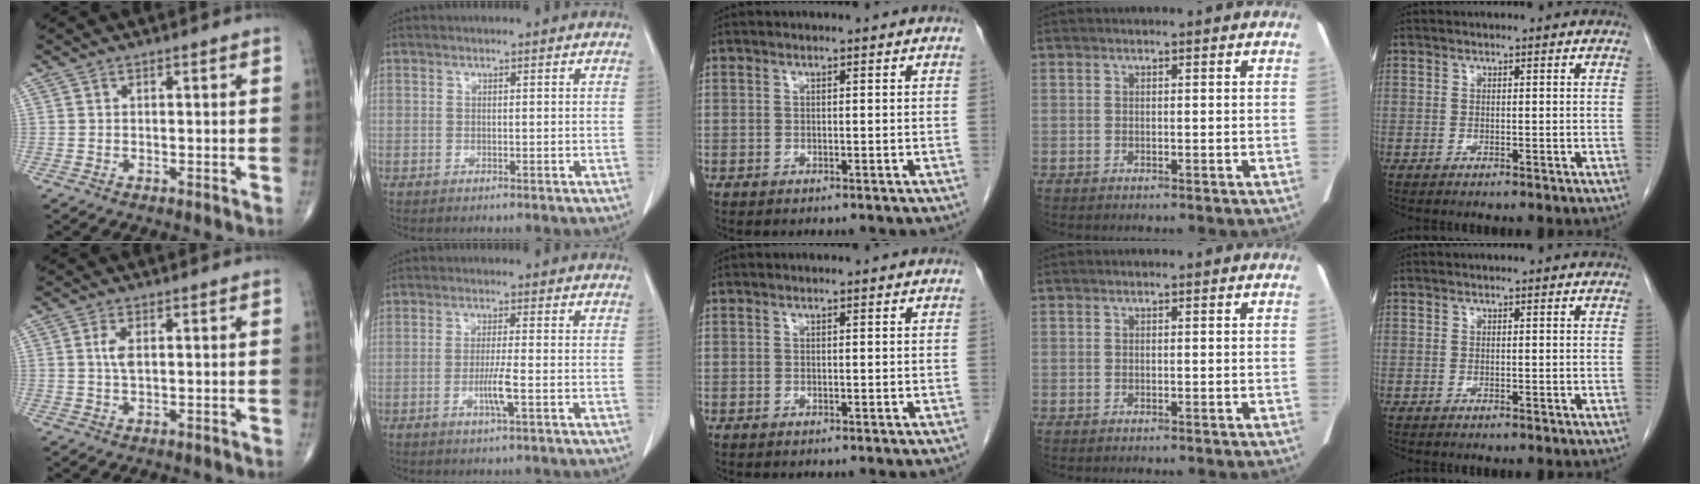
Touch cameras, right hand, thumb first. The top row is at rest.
{"thumb": {"total": 2.7, "force": [0.6, 1.1, 2.4], "torque": [-0.050, 0.000, 0.012]}, "index": {"total": 3.8, "force": [-1.2, -0.3, 3.6], "torque": [-0.070, -0.007, -0.023]}}